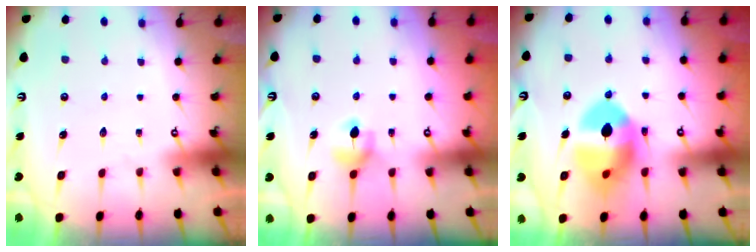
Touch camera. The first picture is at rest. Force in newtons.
{"total": 5.6, "press": 5.6, "slide": 0.5}
{"total": 13.2, "press": 13.1, "slide": 1.8}